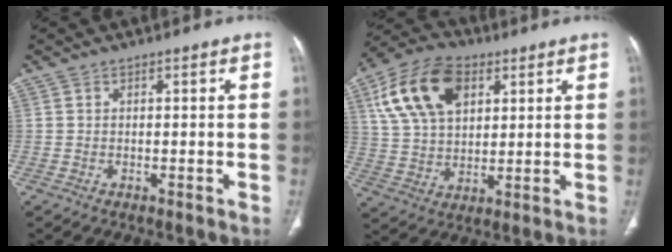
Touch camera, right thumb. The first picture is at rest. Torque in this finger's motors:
{"motor_torque": [-1.23, 1.83, 1.33, 0.83, 0.12]}